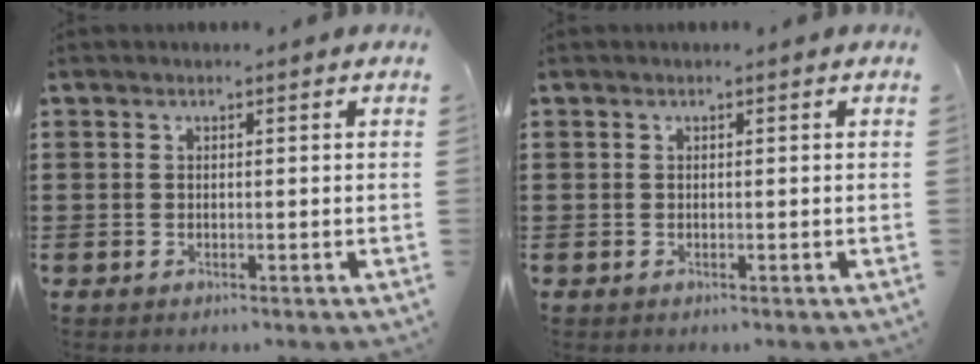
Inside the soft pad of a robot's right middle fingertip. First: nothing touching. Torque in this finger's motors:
{"motor_torque": [-0.19, 0.01, -0.07, -0.01]}